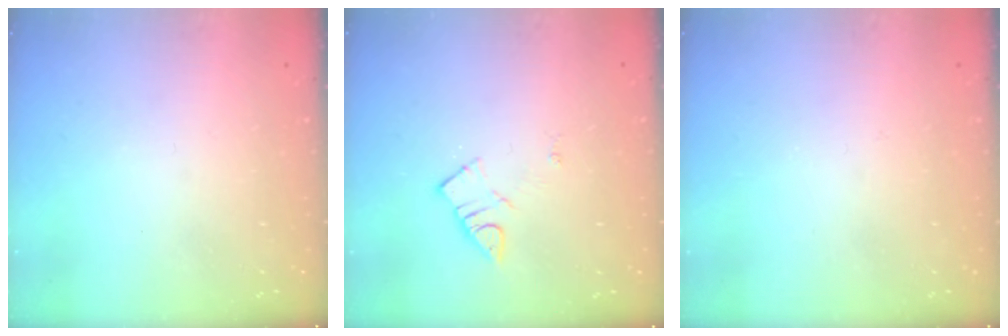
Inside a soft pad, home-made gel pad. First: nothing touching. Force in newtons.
{"total": 3.8, "press": 3.8, "slide": 0.5}
{"total": 2.6, "press": 2.5, "slide": 0.3}